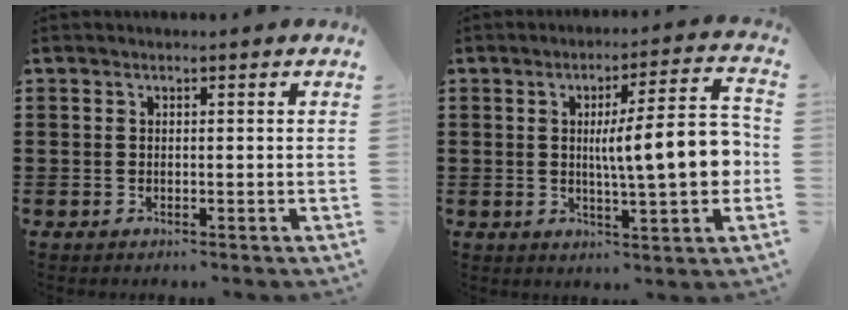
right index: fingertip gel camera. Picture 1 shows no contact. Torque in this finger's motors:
{"motor_torque": [1.69, -0.45, 1.05, 0.21]}